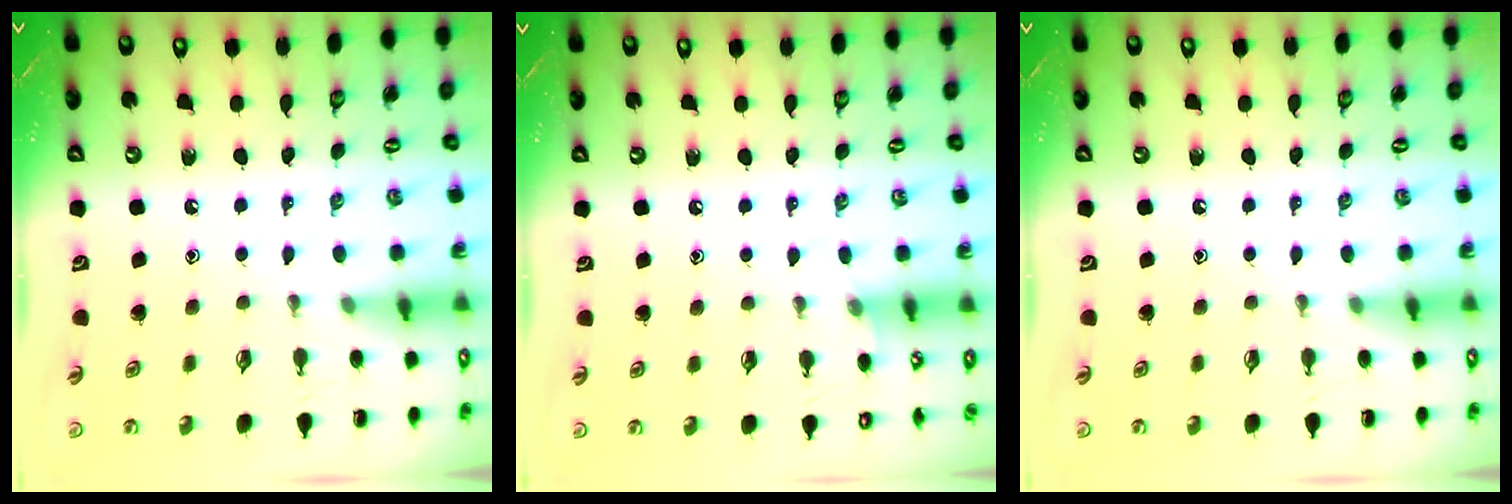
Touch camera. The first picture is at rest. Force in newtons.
{"total": 3.9, "press": 3.9, "slide": 0.5}
{"total": 0.0}